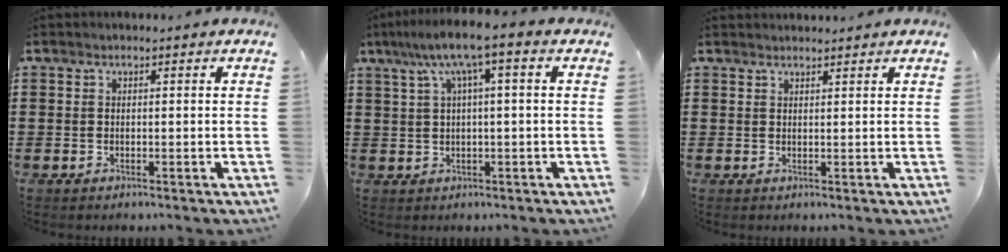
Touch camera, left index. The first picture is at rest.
{"total": 6.5, "force": [1.6, 0.6, 6.3], "torque": [-0.123, 0.007, 0.023]}
{"total": 1.2, "force": [1.2, 0.0, 0.1], "torque": [-0.003, -0.003, 0.024]}